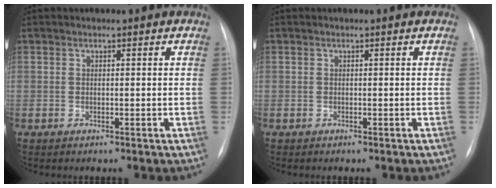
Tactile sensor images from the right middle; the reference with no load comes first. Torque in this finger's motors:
{"motor_torque": [-0.35, -0.28, -0.01, 0.01]}